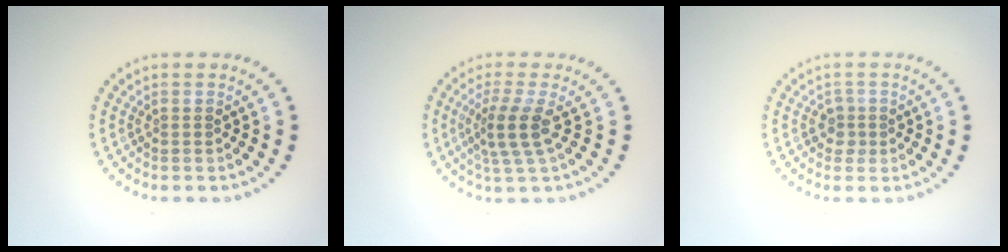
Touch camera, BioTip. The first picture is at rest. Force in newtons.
{"total": 3.1, "press": 2.3, "slide": 2.0}
{"total": 1.5, "press": 1.2, "slide": 0.9}